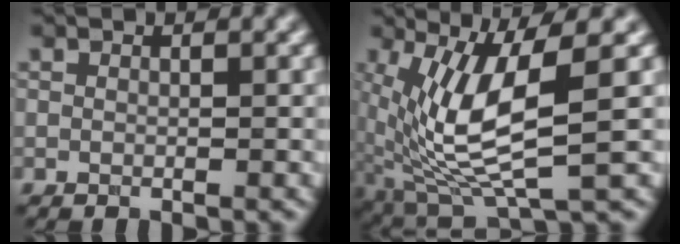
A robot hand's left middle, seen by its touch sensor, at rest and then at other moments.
{"total": 8.5, "force": [0.3, 2.6, 8.1], "torque": [-0.179, -0.016, 0.016]}